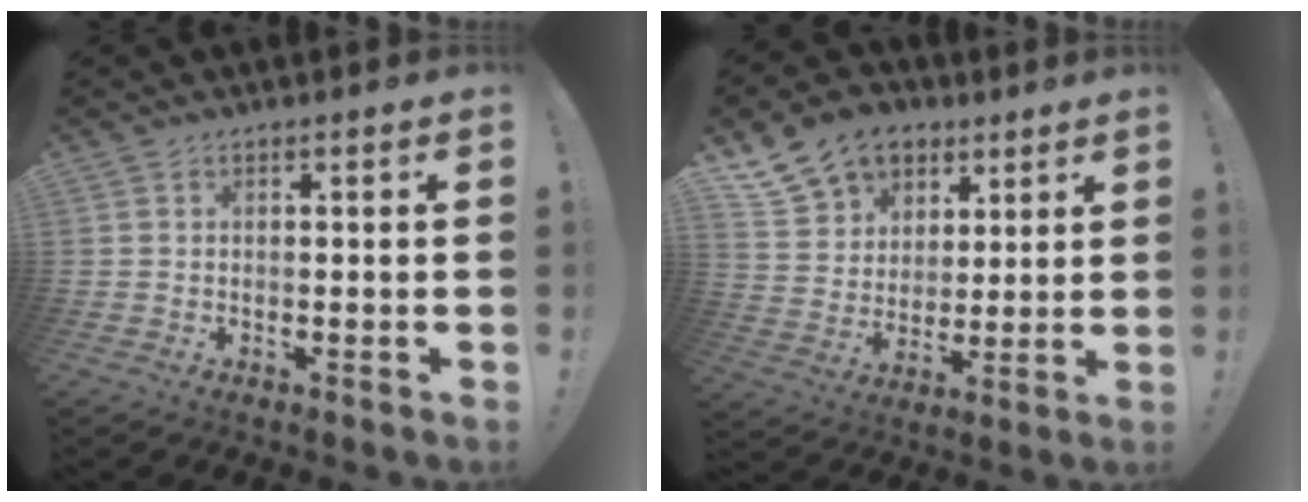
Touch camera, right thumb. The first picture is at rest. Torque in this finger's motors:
{"motor_torque": [0.53, 0.58, 0.41, 0.38, 0.00]}